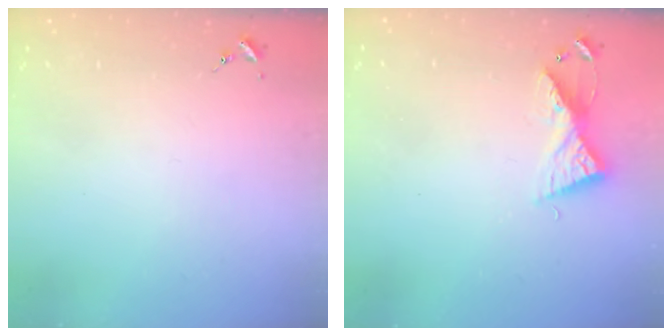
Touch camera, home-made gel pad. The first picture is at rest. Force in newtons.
{"total": 8.4, "press": 8.4, "slide": 0.3}